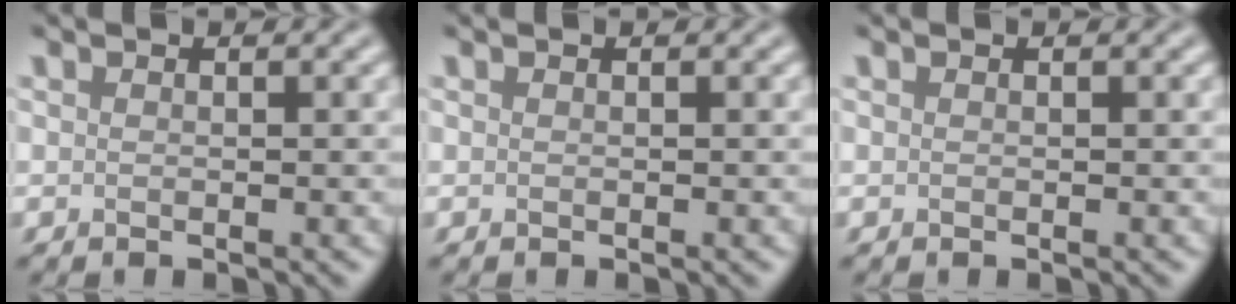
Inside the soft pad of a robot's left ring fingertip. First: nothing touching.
{"total": 0.0}
{"total": 0.0}